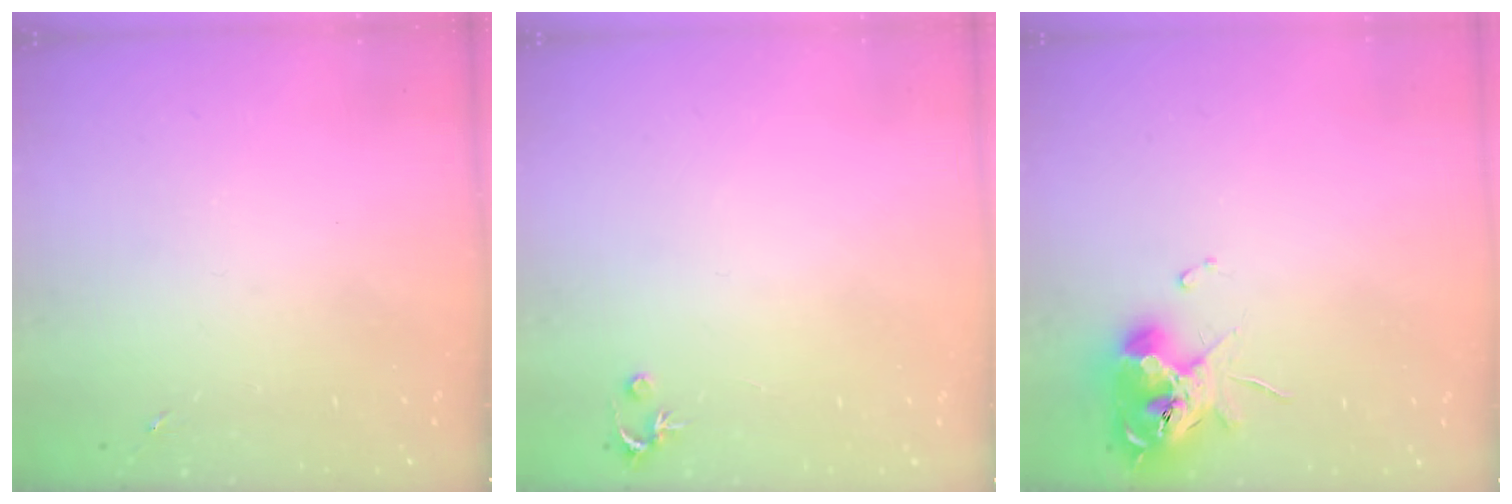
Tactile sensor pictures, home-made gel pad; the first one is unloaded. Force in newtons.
{"total": 2.5, "press": 2.5, "slide": 0.2}
{"total": 11.3, "press": 11.2, "slide": 1.4}